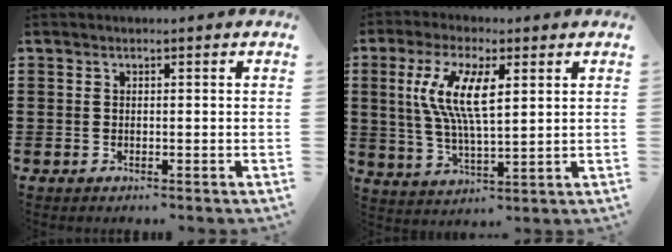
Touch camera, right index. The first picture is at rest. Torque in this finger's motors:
{"motor_torque": [1.99, 0.15, 1.05, 0.21]}